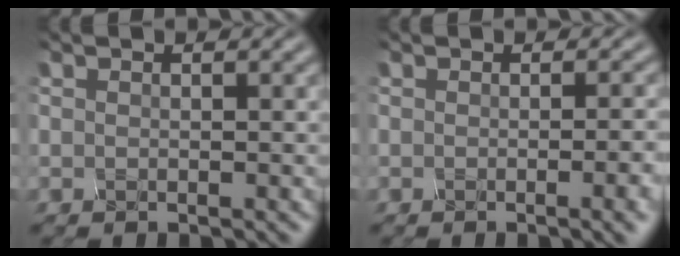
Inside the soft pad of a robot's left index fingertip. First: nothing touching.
{"total": 5.7, "force": [-1.3, 2.4, 5.0], "torque": [-0.025, 0.026, -0.002]}